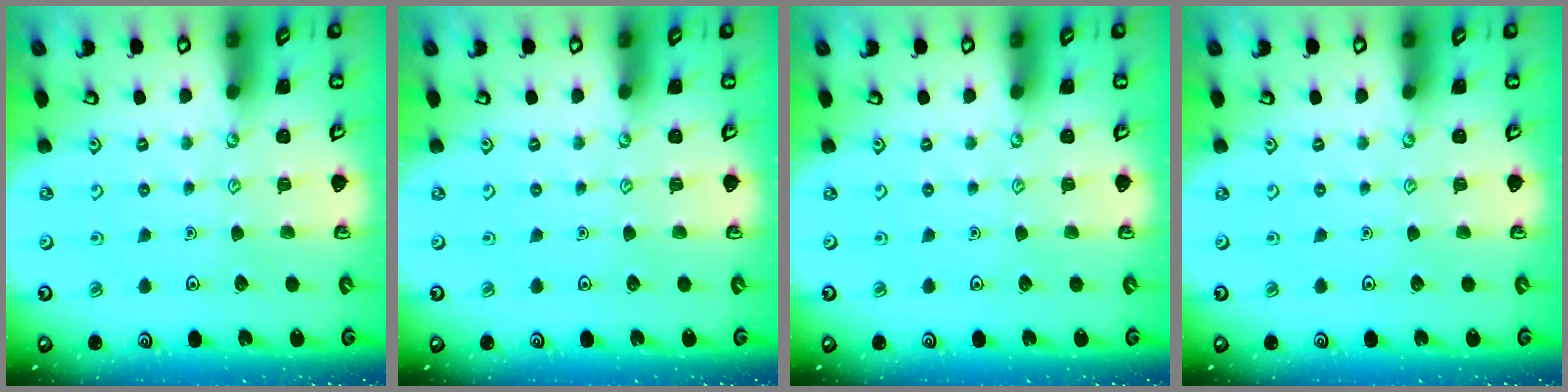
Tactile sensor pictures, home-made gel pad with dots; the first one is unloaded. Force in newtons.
{"total": 0.0}
{"total": 0.0}
{"total": 0.0}